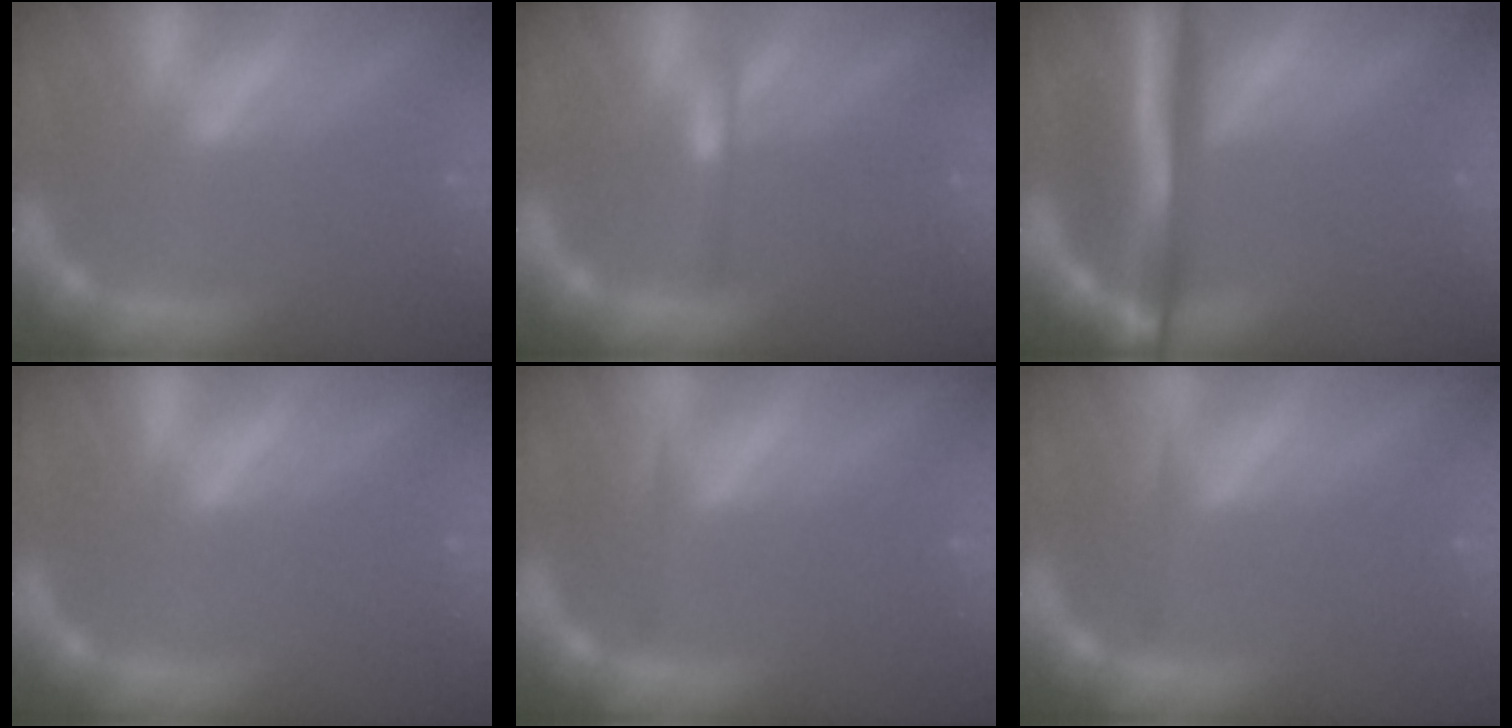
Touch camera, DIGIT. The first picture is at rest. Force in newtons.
{"total": 1.4}
{"total": 8.6}
{"total": 0.0}
{"total": 1.4}
{"total": 1.4}